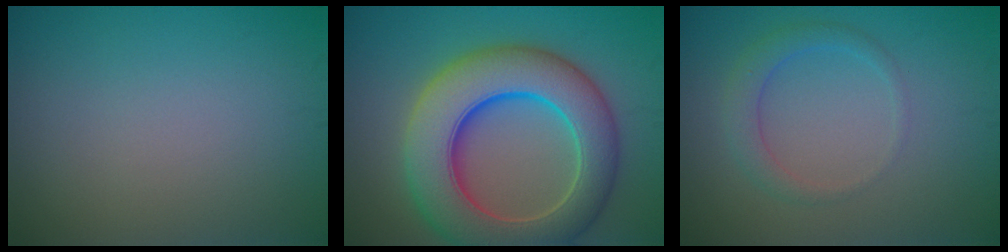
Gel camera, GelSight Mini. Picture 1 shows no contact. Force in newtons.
{"total": 11.3, "press": 11.3, "slide": 0.4}
{"total": 2.2, "press": 2.2, "slide": 0.1}